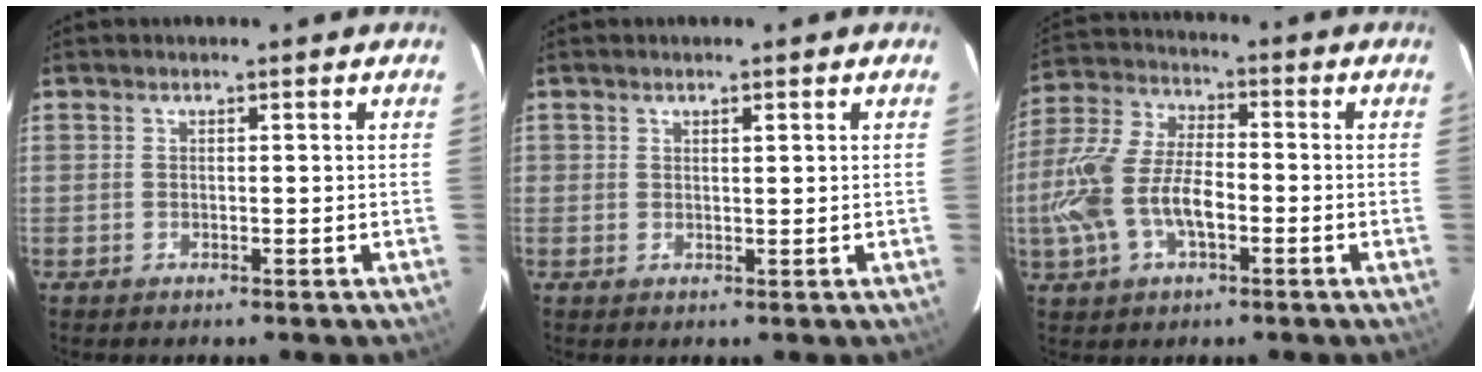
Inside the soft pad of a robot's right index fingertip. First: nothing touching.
{"total": 0.9, "force": [0.5, 0.5, 0.5], "torque": [-0.008, 0.002, 0.010]}
{"total": 14.6, "force": [-3.9, 7.4, 11.9], "torque": [-0.263, 0.004, -0.073]}